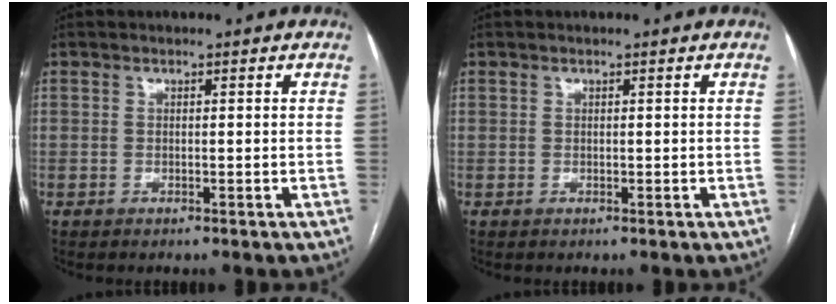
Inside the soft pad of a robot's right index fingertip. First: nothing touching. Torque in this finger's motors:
{"motor_torque": [0.93, 0.65, 0.16, 0.04]}